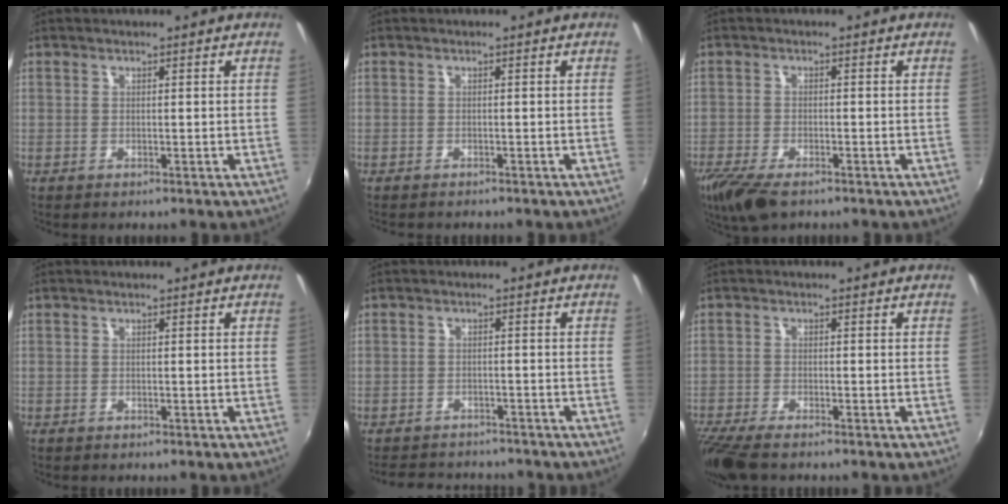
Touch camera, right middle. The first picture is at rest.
{"total": 1.7, "force": [-1.6, 0.1, 0.5], "torque": [-0.017, -0.010, -0.022]}
{"total": 8.9, "force": [-6.4, 3.1, 5.3], "torque": [-0.129, -0.035, -0.119]}
{"total": 0.0}
{"total": 7.7, "force": [-6.7, 3.2, 2.0], "torque": [-0.055, 0.014, -0.097]}
{"total": 7.6, "force": [-6.1, 1.6, 4.3], "torque": [-0.111, -0.041, -0.114]}